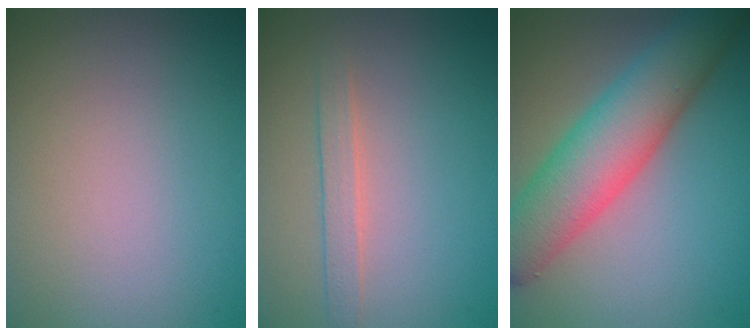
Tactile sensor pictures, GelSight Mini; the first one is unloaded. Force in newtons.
{"total": 1.7, "press": 1.7, "slide": 0.0}
{"total": 8.1, "press": 8.1, "slide": 0.3}